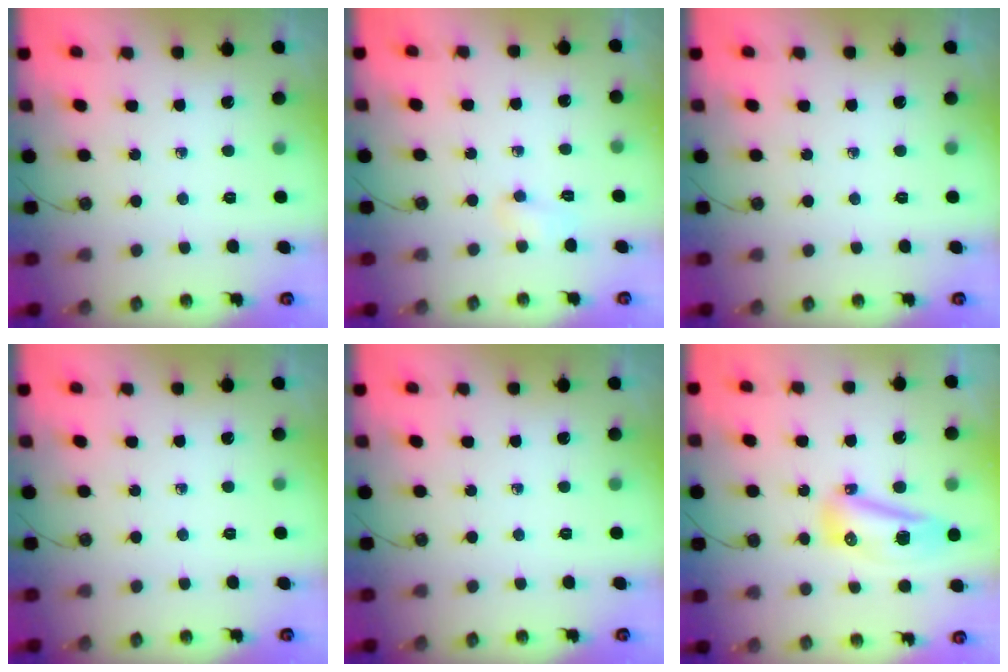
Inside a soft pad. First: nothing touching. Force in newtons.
{"total": 16.7, "press": 5.2, "slide": 15.9}
{"total": 0.0}
{"total": 0.0}
{"total": 0.0}
{"total": 14.0, "press": 11.8, "slide": 7.5}